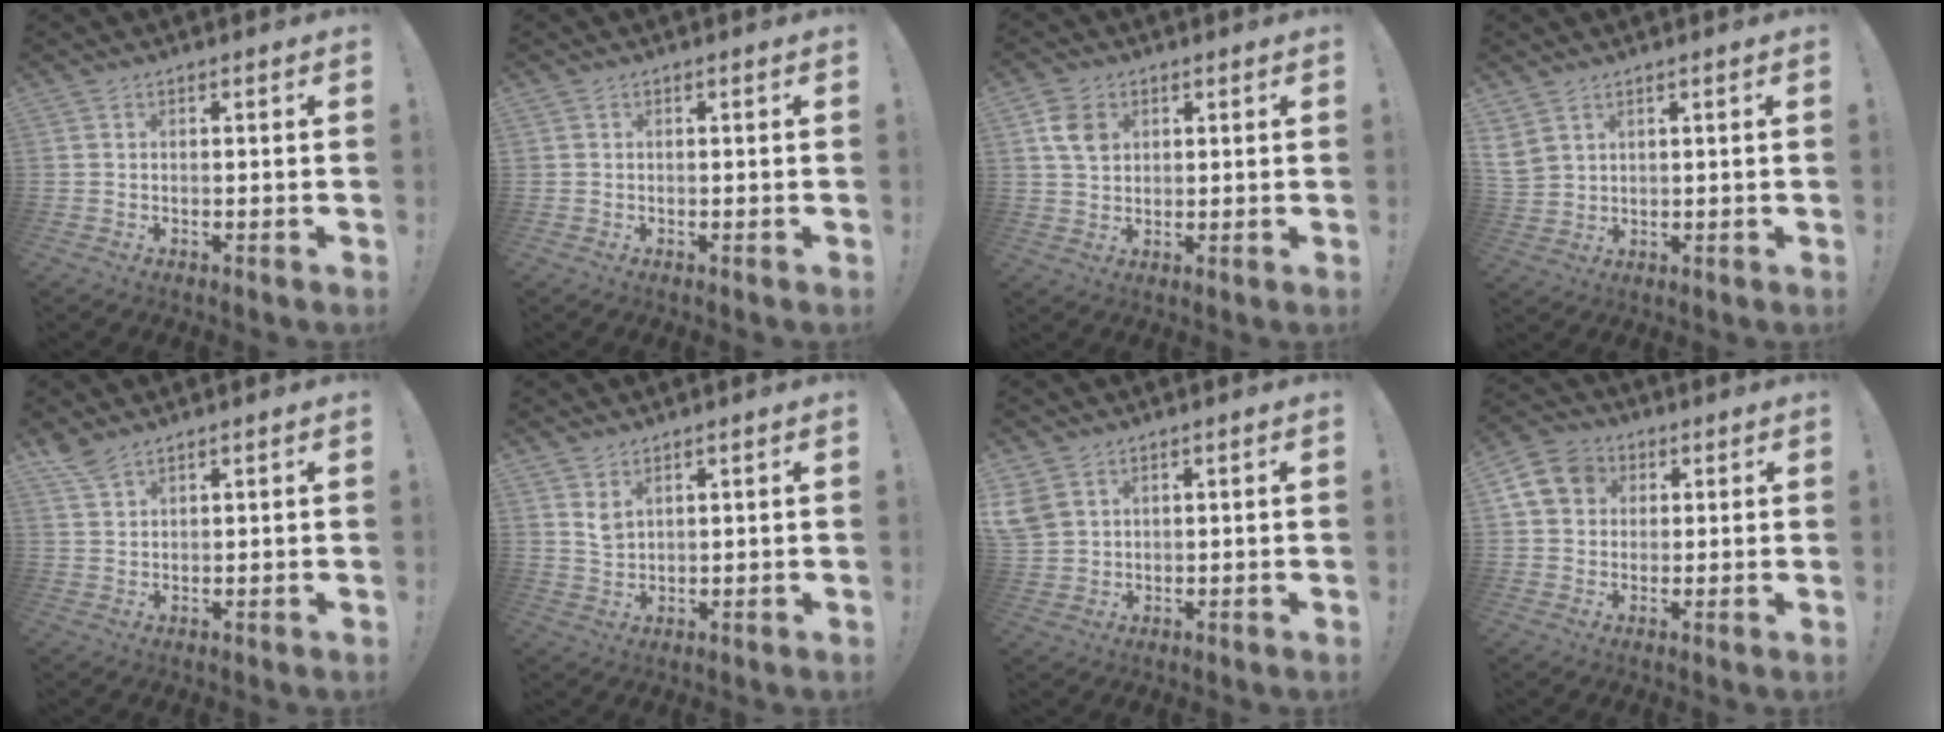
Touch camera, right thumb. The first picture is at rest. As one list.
[{"total": 0.5, "force": [-0.2, 0.4, -0.1], "torque": [0.002, 0.000, -0.003]}, {"total": 6.7, "force": [2.3, 5.2, 3.5], "torque": [-0.046, 0.000, 0.045]}, {"total": 4.5, "force": [2.9, 2.8, 1.9], "torque": [-0.040, -0.015, 0.059]}, {"total": 4.0, "force": [3.4, 0.9, 1.9], "torque": [-0.037, -0.021, 0.064]}, {"total": 3.3, "force": [2.5, 1.6, 1.4], "torque": [-0.010, -0.024, 0.045]}, {"total": 5.6, "force": [2.9, 4.0, 2.6], "torque": [-0.053, -0.006, 0.060]}, {"total": 10.6, "force": [3.2, 9.1, 4.5], "torque": [-0.071, -0.002, 0.066]}]